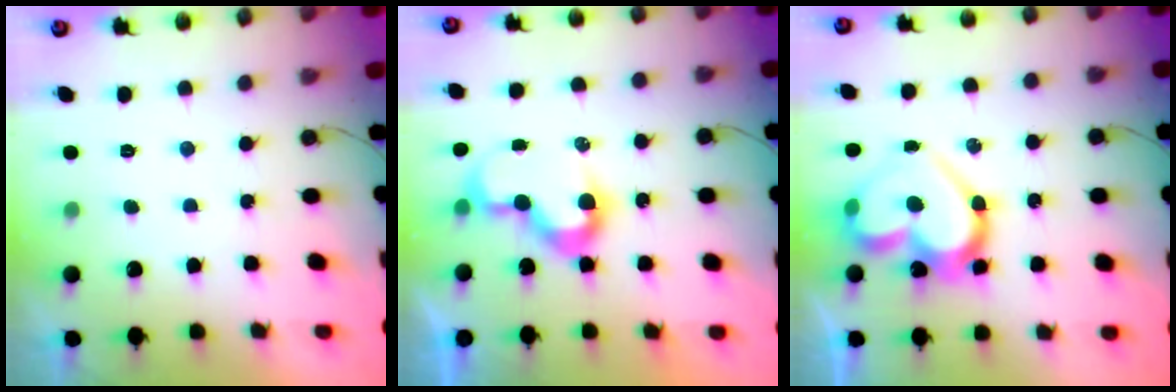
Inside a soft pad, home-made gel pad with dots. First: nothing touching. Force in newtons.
{"total": 9.2, "press": 9.2, "slide": 0.4}
{"total": 18.1, "press": 18.0, "slide": 2.1}